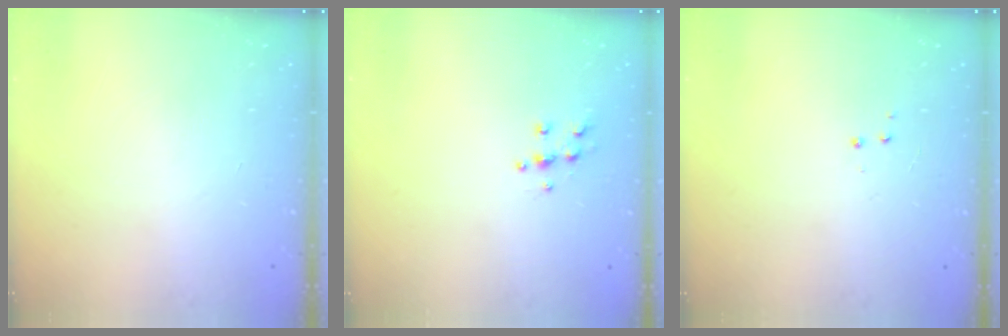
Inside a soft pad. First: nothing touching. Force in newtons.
{"total": 5.7, "press": 5.7, "slide": 0.6}
{"total": 2.9, "press": 2.8, "slide": 0.4}